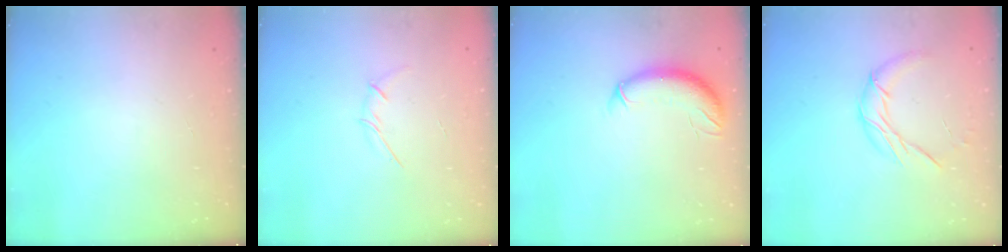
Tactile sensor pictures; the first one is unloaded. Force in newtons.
{"total": 3.3, "press": 3.1, "slide": 0.9}
{"total": 10.5, "press": 10.3, "slide": 1.9}
{"total": 8.7, "press": 8.7, "slide": 0.3}